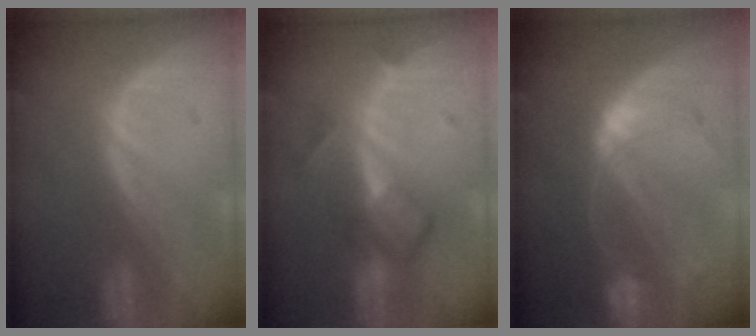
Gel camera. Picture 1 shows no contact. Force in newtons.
{"total": 5.9, "press": 5.1, "slide": 3.0}
{"total": 7.6, "press": 6.6, "slide": 3.8}